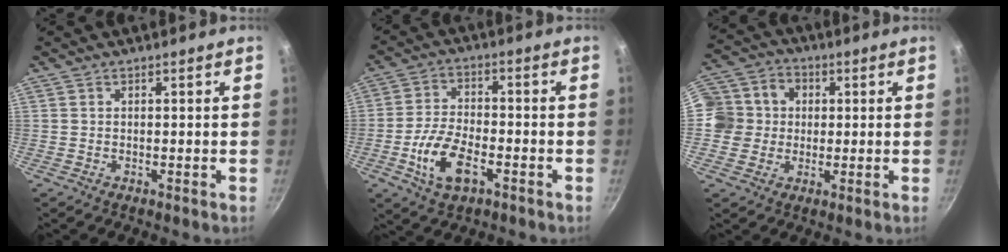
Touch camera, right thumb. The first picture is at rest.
{"total": 10.4, "force": [-4.0, 5.2, 8.0], "torque": [-0.153, 0.019, -0.078]}
{"total": 10.1, "force": [0.5, 9.4, 3.7], "torque": [-0.033, 0.018, -0.008]}